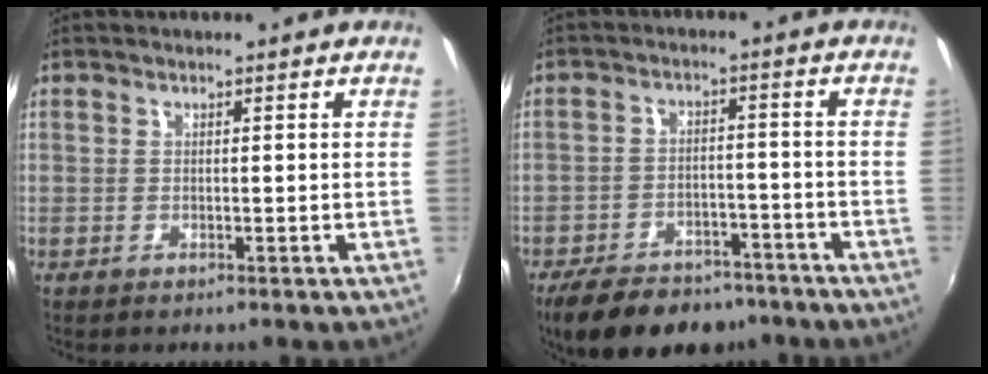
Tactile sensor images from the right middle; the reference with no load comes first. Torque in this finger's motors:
{"motor_torque": [1.05, -1.09, 0.12, 0.05]}